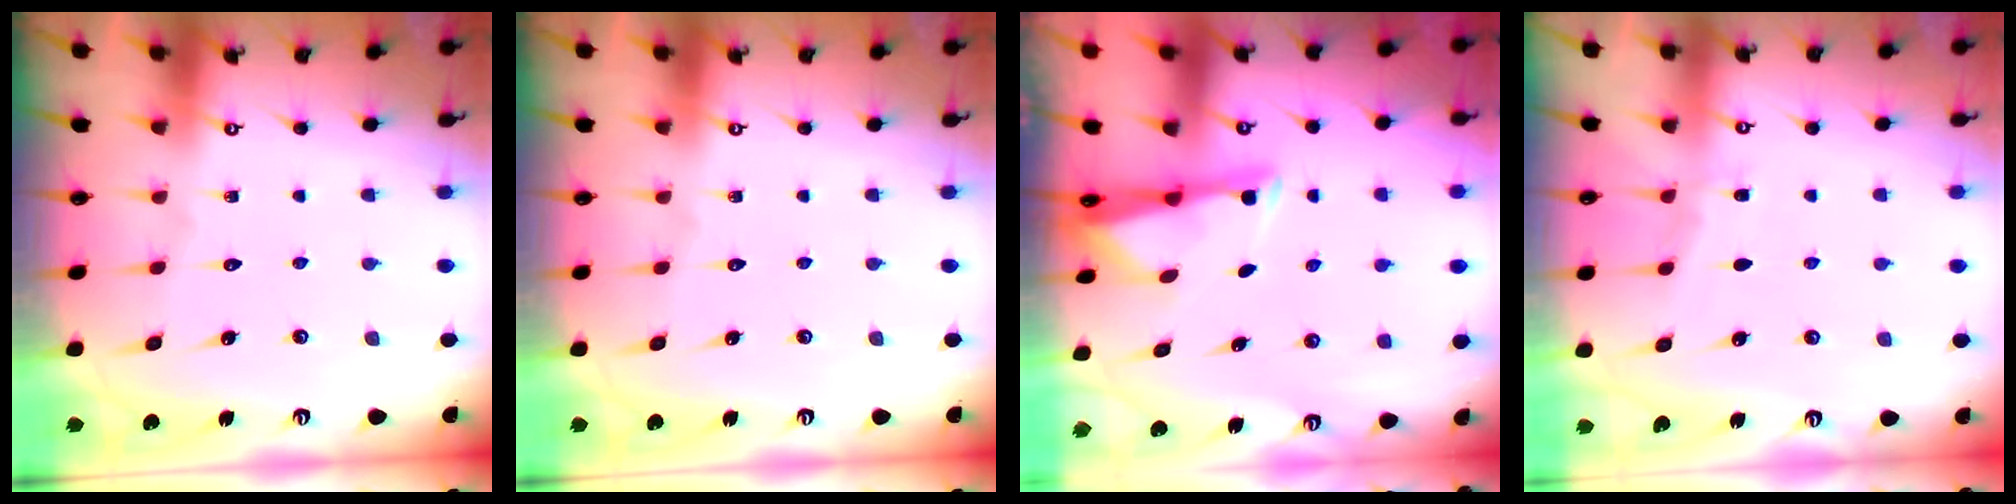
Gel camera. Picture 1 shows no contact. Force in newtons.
{"total": 0.0}
{"total": 2.8, "press": 2.7, "slide": 0.4}
{"total": 4.0, "press": 4.0, "slide": 0.5}